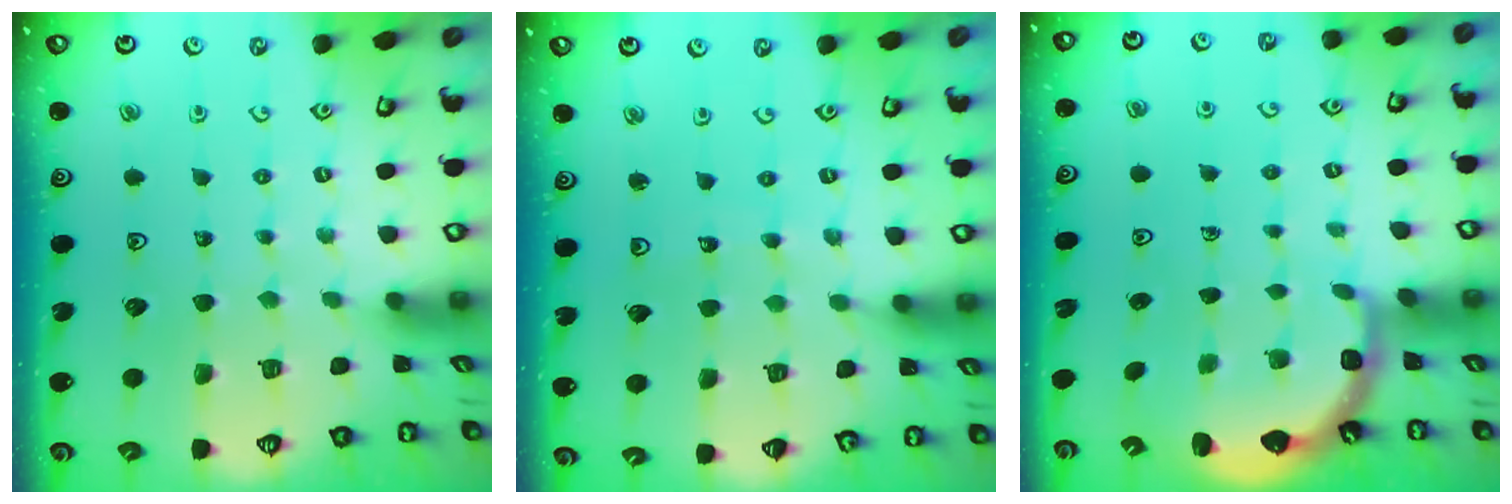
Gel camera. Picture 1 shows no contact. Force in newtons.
{"total": 5.9, "press": 5.9, "slide": 0.5}
{"total": 2.5, "press": 2.1, "slide": 1.3}